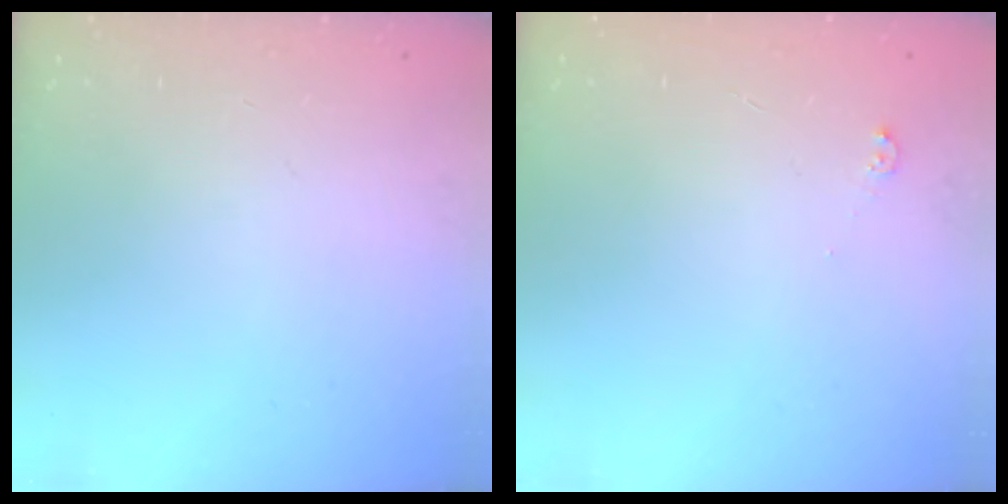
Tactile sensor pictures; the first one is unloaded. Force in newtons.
{"total": 3.0, "press": 3.0, "slide": 0.4}